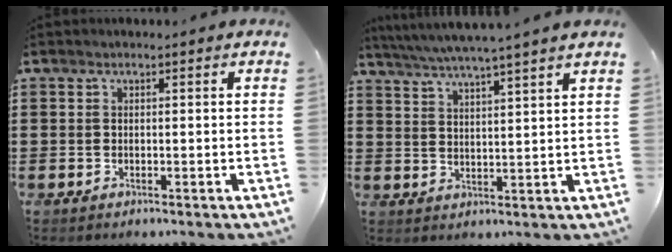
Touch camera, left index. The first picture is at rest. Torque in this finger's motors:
{"motor_torque": [0.73, 0.63, 0.50, 0.21]}